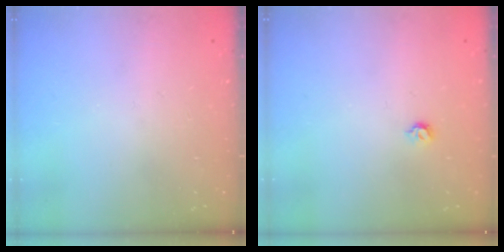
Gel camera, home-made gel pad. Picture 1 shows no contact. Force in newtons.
{"total": 3.9, "press": 3.8, "slide": 0.8}